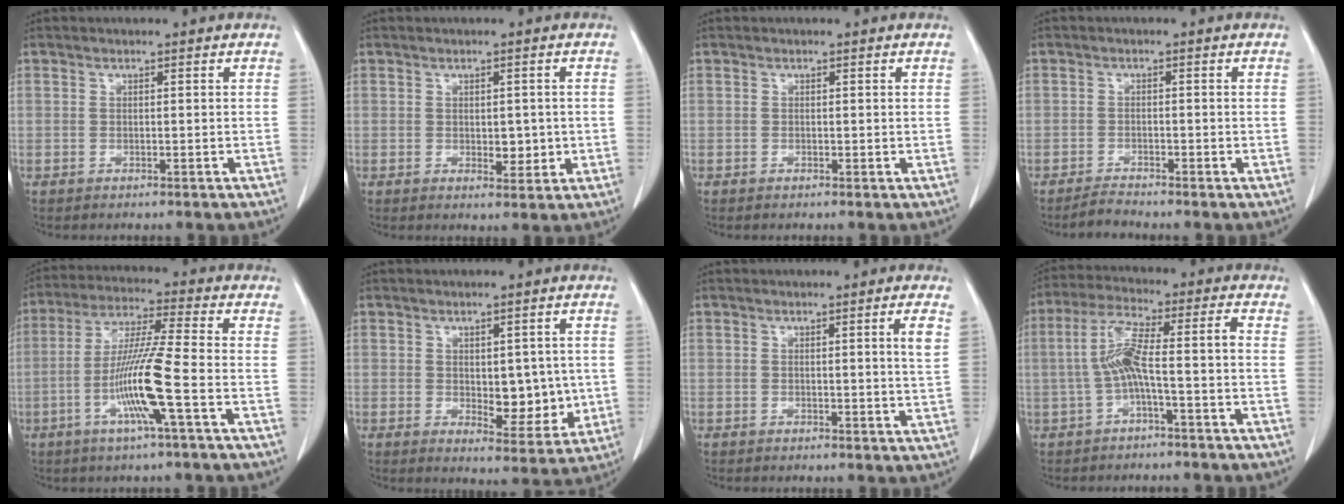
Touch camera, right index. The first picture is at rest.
{"total": 3.2, "force": [-0.2, 1.8, 2.6], "torque": [-0.029, -0.003, 0.004]}
{"total": 0.0}
{"total": 1.5, "force": [-1.5, 0.0, 0.0], "torque": [0.004, -0.007, -0.029]}
{"total": 11.5, "force": [-3.7, -0.7, 10.9], "torque": [-0.214, -0.008, -0.076]}
{"total": 7.2, "force": [-0.2, 3.6, 6.3], "torque": [-0.072, -0.004, 0.011]}
{"total": 2.7, "force": [1.0, -0.6, 2.4], "torque": [-0.032, -0.008, 0.015]}
{"total": 7.6, "force": [-1.7, 0.6, 7.4], "torque": [-0.154, 0.029, -0.030]}